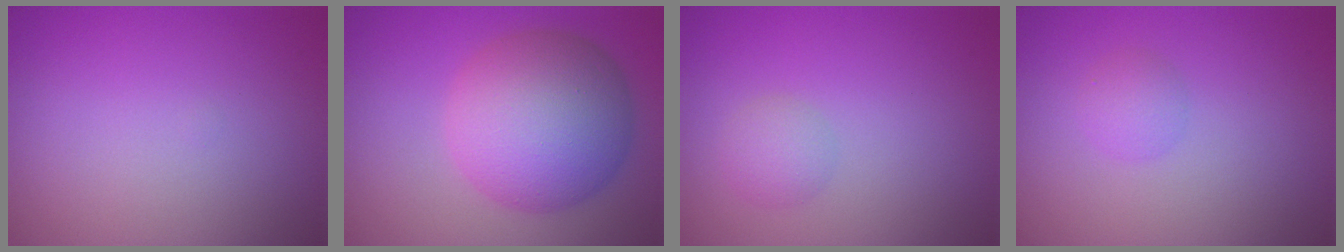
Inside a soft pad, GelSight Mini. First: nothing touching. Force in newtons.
{"total": 9.9, "press": 9.9, "slide": 0.3}
{"total": 1.7, "press": 1.7, "slide": 0.0}
{"total": 1.4, "press": 1.4, "slide": 0.1}